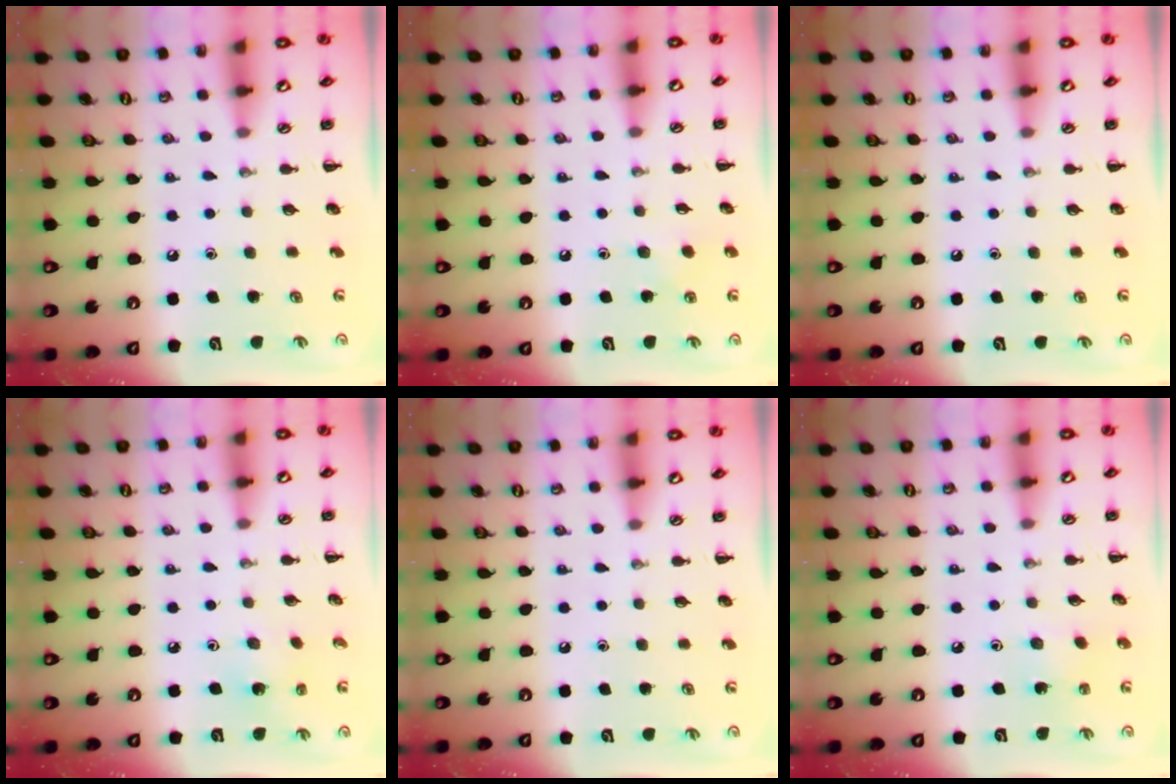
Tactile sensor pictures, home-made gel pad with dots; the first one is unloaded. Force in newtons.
{"total": 5.3, "press": 5.2, "slide": 1.0}
{"total": 0.0}
{"total": 2.0, "press": 1.9, "slide": 0.8}
{"total": 0.0}
{"total": 2.7, "press": 2.6, "slide": 0.8}